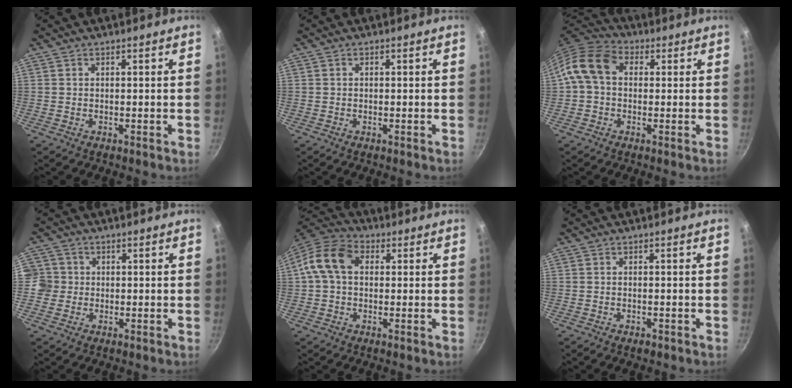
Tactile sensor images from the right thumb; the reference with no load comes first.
{"total": 0.6, "force": [0.1, 0.5, 0.3], "torque": [-0.005, 0.004, 0.001]}
{"total": 9.4, "force": [1.2, 7.1, 6.1], "torque": [-0.098, 0.023, 0.000]}
{"total": 4.6, "force": [-0.3, 4.5, 0.9], "torque": [0.015, 0.008, -0.013]}
{"total": 10.0, "force": [1.6, 7.3, 6.7], "torque": [-0.107, 0.026, 0.010]}
{"total": 1.2, "force": [-0.7, 0.6, 0.7], "torque": [-0.013, 0.002, -0.010]}